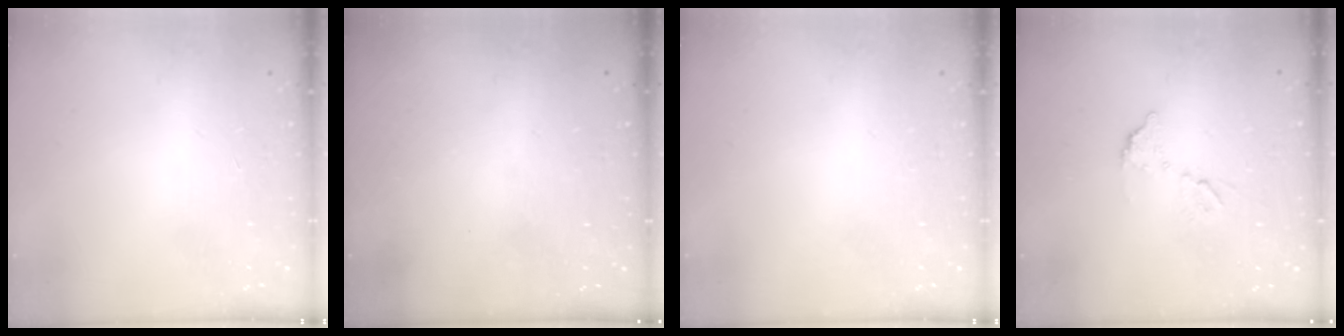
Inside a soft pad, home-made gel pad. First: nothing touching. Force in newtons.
{"total": 3.1, "press": 2.9, "slide": 1.0}
{"total": 0.0}
{"total": 6.7, "press": 6.7, "slide": 0.6}